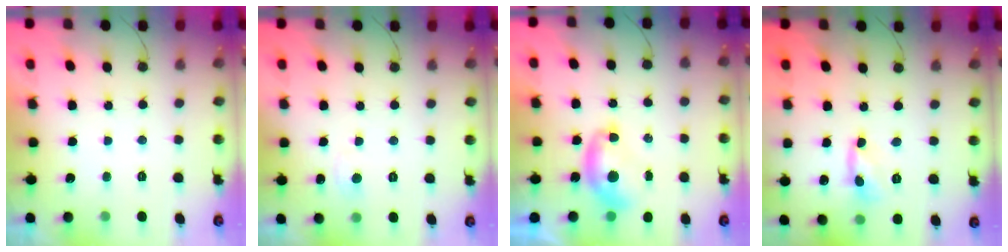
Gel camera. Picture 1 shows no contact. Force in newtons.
{"total": 3.6, "press": 3.6, "slide": 0.5}
{"total": 7.1, "press": 7.0, "slide": 1.3}
{"total": 2.7, "press": 2.7, "slide": 0.1}